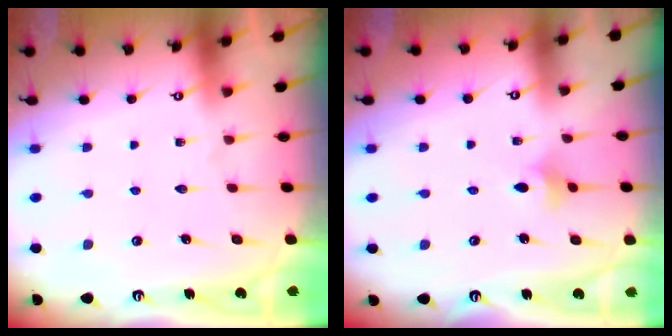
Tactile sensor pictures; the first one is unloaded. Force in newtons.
{"total": 3.9, "press": 3.8, "slide": 0.8}